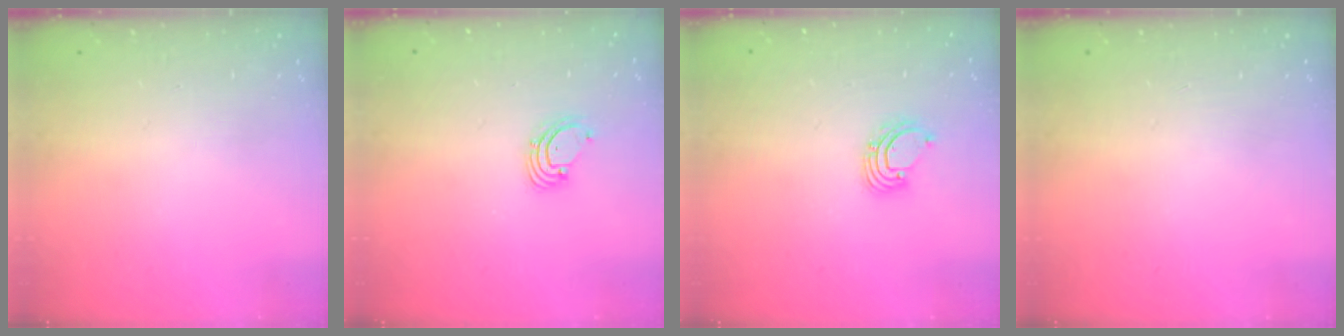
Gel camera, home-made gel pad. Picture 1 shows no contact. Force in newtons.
{"total": 1.6, "press": 1.6, "slide": 0.1}
{"total": 3.1, "press": 3.1, "slide": 0.2}
{"total": 0.0}